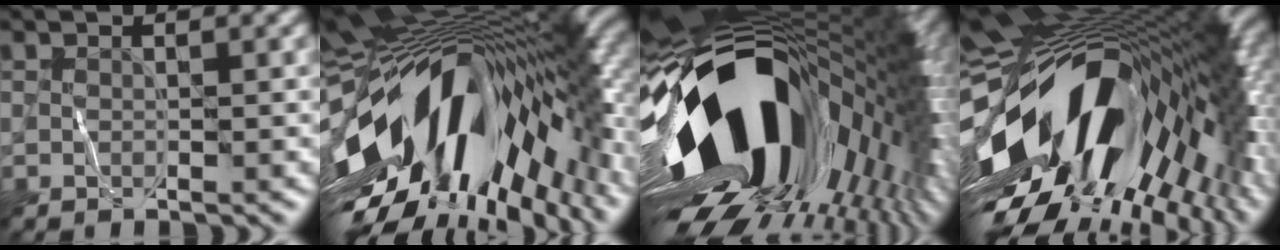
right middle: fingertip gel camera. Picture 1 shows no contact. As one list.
[{"total": 18.8, "force": [-4.3, 9.2, 15.8], "torque": [-0.290, -0.026, -0.070]}, {"total": 20.6, "force": [-2.9, 10.7, 17.4], "torque": [-0.300, -0.054, -0.049]}, {"total": 20.2, "force": [-3.2, 10.2, 17.2], "torque": [-0.312, -0.039, -0.058]}]